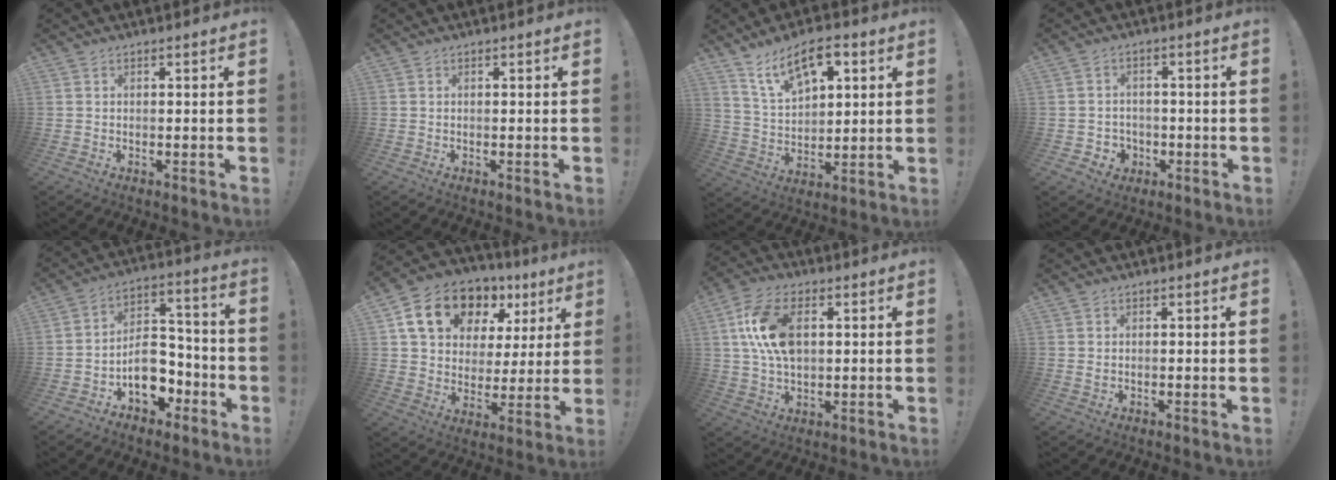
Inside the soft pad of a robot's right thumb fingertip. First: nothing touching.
{"total": 0.0}
{"total": 12.8, "force": [7.5, 6.5, 8.0], "torque": [-0.130, -0.028, 0.135]}
{"total": 4.1, "force": [-0.4, 3.9, 1.2], "torque": [-0.009, 0.002, -0.006]}
{"total": 12.6, "force": [-5.1, 9.2, 6.8], "torque": [-0.099, 0.037, -0.080]}
{"total": 17.2, "force": [9.9, 11.2, 8.6], "torque": [-0.135, -0.045, 0.189]}
{"total": 14.0, "force": [2.7, 8.4, 10.8], "torque": [-0.207, 0.005, 0.051]}
{"total": 0.7, "force": [0.5, 0.5, 0.3], "torque": [-0.004, 0.001, 0.009]}